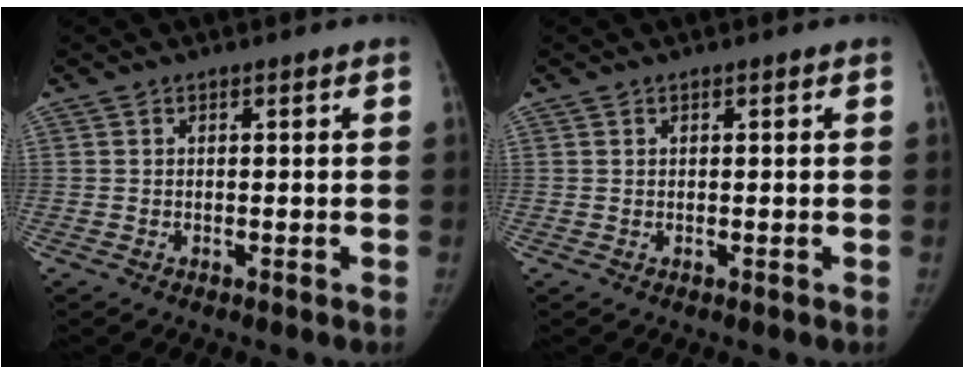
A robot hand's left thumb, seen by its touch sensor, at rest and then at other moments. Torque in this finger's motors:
{"motor_torque": [-0.36, -0.17, 0.23, -0.56, 0.01]}